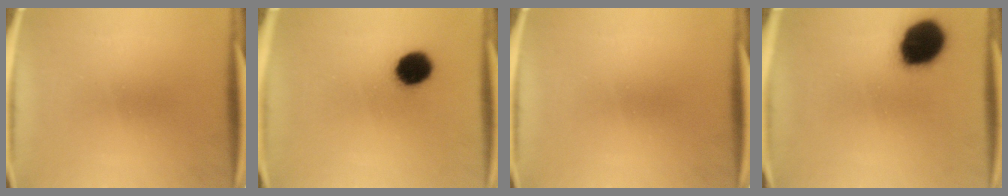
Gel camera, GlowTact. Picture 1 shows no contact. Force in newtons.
{"total": 8.5}
{"total": 0.0}
{"total": 16.0}